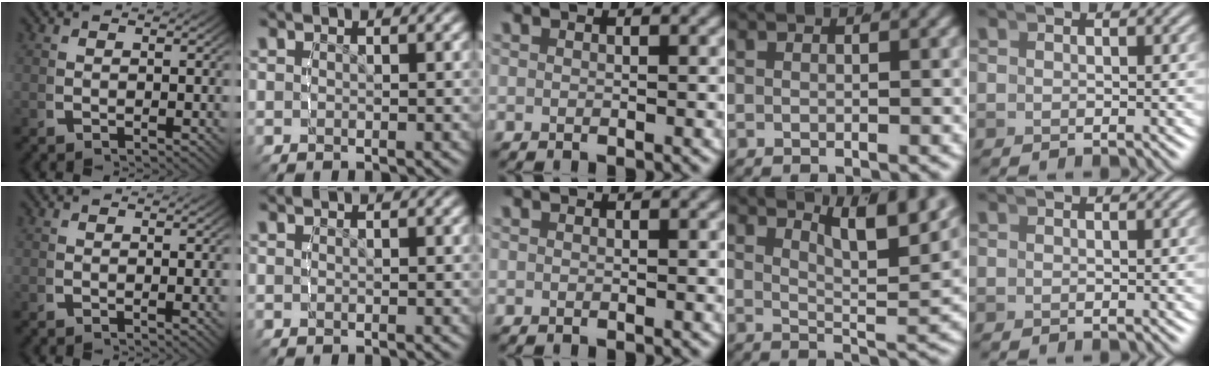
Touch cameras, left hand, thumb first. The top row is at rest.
{"thumb": {"total": 0.6, "force": [-0.1, 0.0, 0.6], "torque": [-0.008, -0.002, -0.001]}, "ring": {"total": 6.8, "force": [4.4, 1.4, 5.0], "torque": [-0.064, -0.008, 0.069]}}